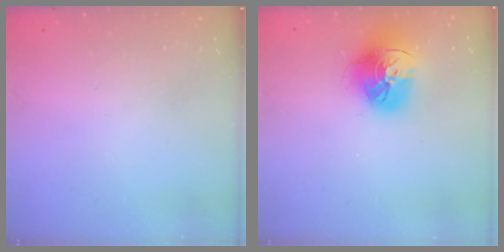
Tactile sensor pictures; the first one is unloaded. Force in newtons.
{"total": 17.3, "press": 17.2, "slide": 1.8}